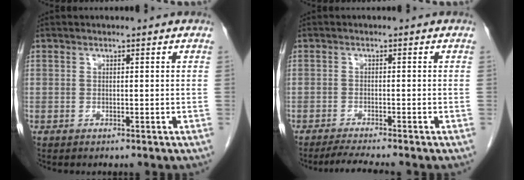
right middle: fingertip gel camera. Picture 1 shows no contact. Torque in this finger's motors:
{"motor_torque": [-0.02, 0.03, 0.00, 0.00]}